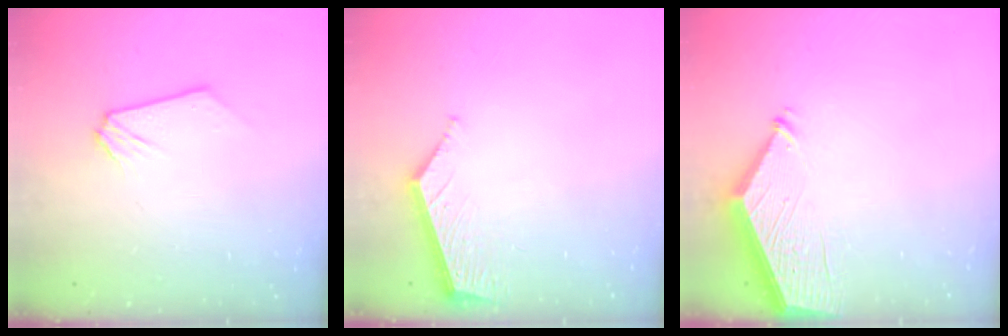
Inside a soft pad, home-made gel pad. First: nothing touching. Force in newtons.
{"total": 6.5, "press": 6.5, "slide": 0.6}
{"total": 10.8, "press": 10.8, "slide": 0.3}